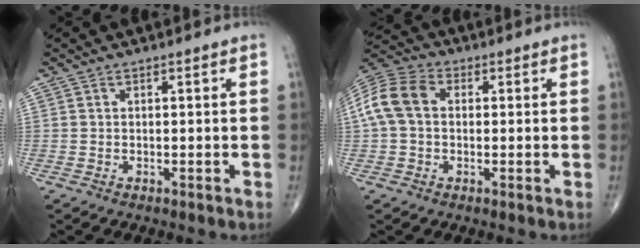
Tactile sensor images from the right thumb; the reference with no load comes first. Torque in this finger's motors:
{"motor_torque": [-0.60, 0.79, 0.15, -0.15, 0.13]}